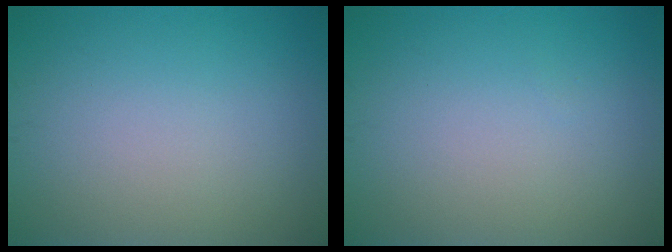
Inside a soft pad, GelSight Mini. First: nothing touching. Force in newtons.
{"total": 0.0}